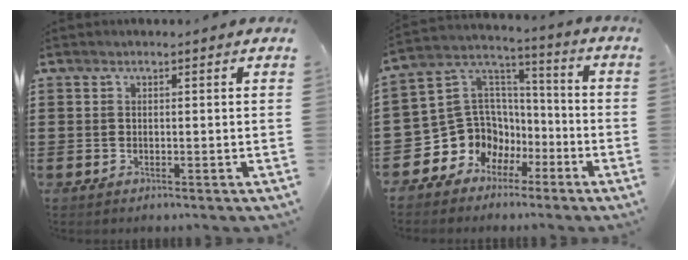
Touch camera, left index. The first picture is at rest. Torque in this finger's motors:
{"motor_torque": [1.22, 0.92, 0.50, 0.04]}